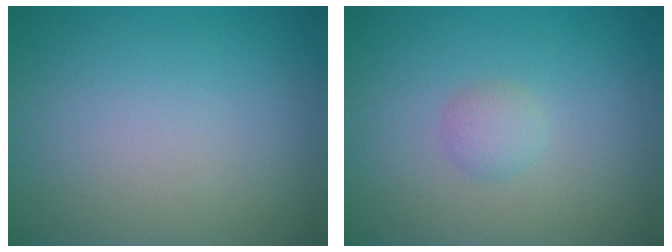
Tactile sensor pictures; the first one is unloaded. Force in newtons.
{"total": 1.3, "press": 1.3, "slide": 0.1}